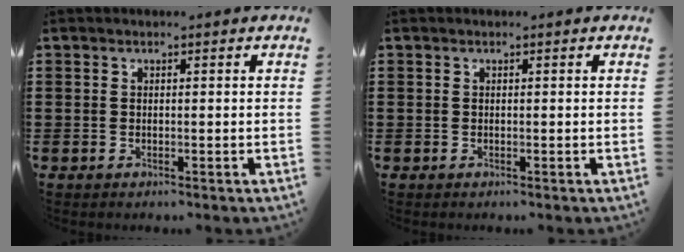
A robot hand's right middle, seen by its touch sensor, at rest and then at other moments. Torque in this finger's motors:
{"motor_torque": [0.13, -0.16, -0.01, -0.01]}